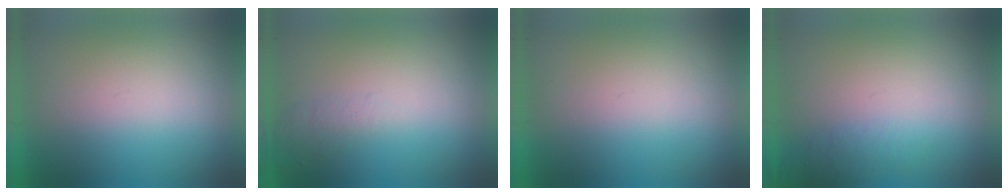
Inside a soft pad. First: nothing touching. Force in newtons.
{"total": 1.1}
{"total": 0.0}
{"total": 1.3}